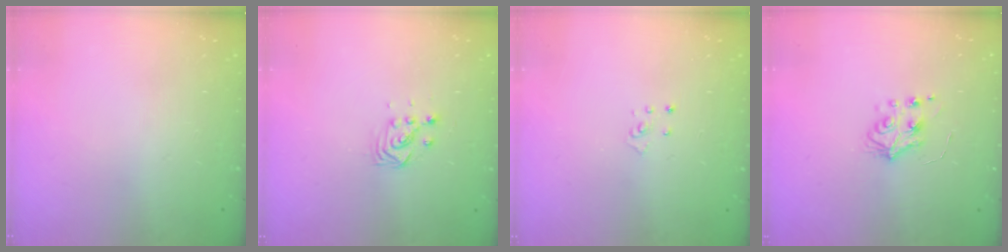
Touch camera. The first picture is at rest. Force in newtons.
{"total": 3.6, "press": 3.6, "slide": 0.4}
{"total": 2.8, "press": 2.8, "slide": 0.3}
{"total": 5.3, "press": 5.2, "slide": 1.0}